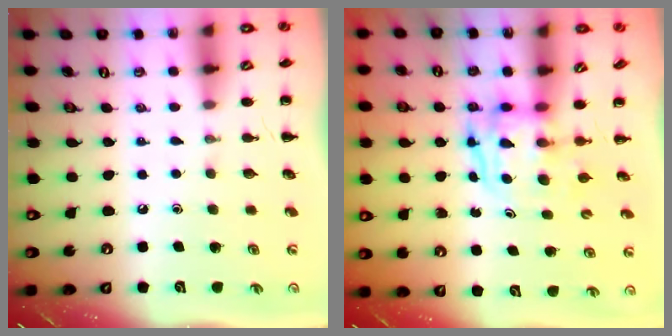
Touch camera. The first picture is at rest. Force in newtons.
{"total": 4.0, "press": 3.9, "slide": 0.4}